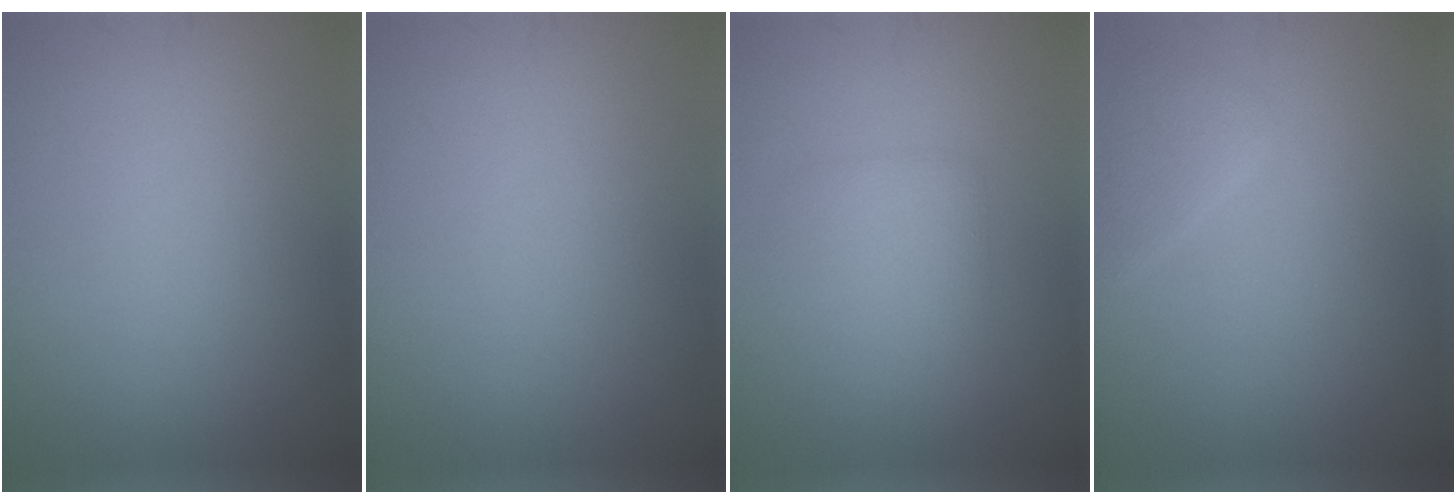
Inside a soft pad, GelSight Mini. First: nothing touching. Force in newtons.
{"total": 0.0}
{"total": 3.0, "press": 3.0, "slide": 0.0}
{"total": 1.6, "press": 1.6, "slide": 0.1}